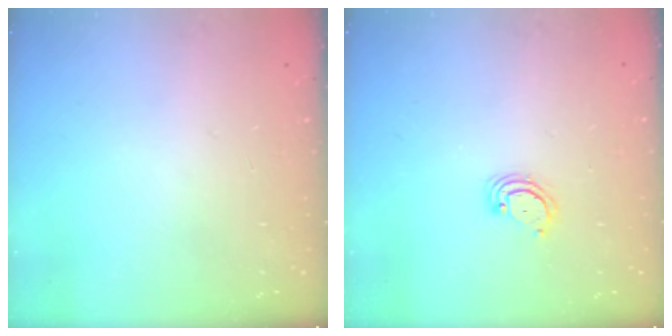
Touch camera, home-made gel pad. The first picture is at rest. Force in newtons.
{"total": 2.9, "press": 2.9, "slide": 0.3}